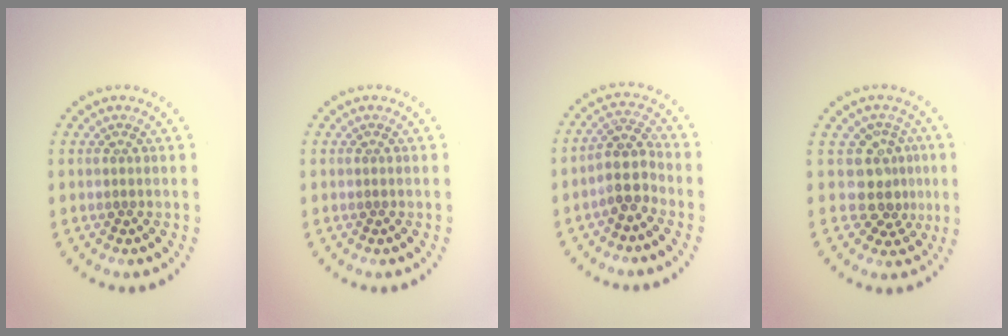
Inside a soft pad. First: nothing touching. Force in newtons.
{"total": 0.0}
{"total": 3.0, "press": 2.6, "slide": 1.6}
{"total": 3.3, "press": 2.5, "slide": 2.2}